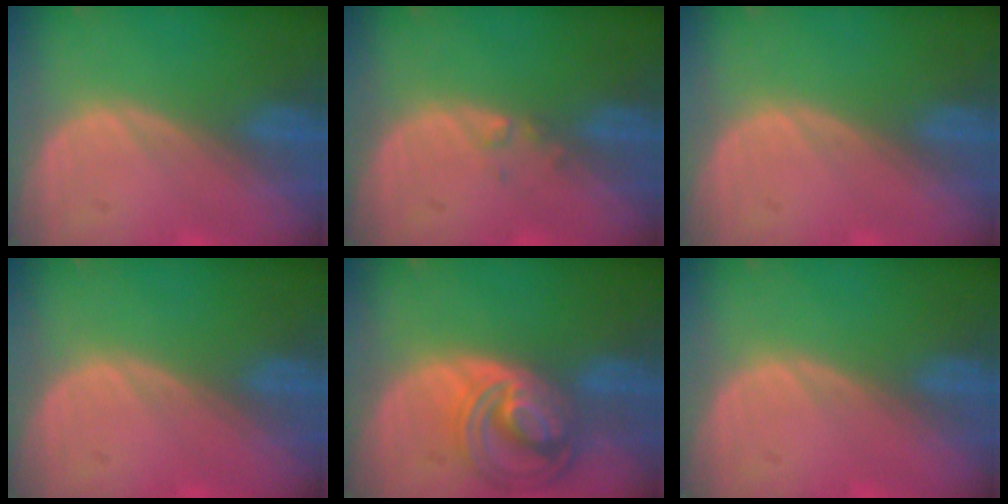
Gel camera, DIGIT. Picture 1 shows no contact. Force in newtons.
{"total": 0.9, "press": 0.9, "slide": 0.1}
{"total": 0.0}
{"total": 0.0}
{"total": 8.7, "press": 7.5, "slide": 4.4}
{"total": 0.0}